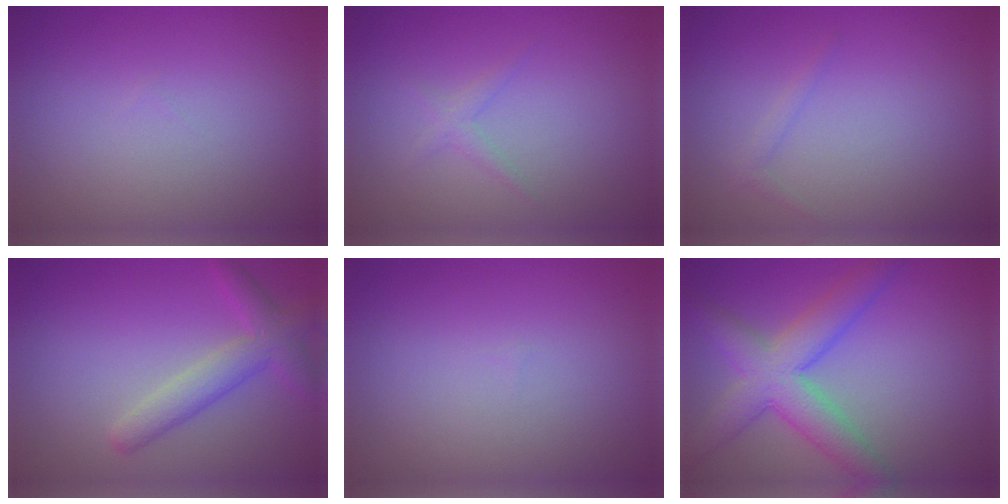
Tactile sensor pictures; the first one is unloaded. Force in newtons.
{"total": 1.0, "press": 1.0, "slide": 0.0}
{"total": 0.8, "press": 0.8, "slide": 0.1}
{"total": 3.4, "press": 3.4, "slide": 0.1}
{"total": 0.0}
{"total": 6.3, "press": 6.3, "slide": 0.3}